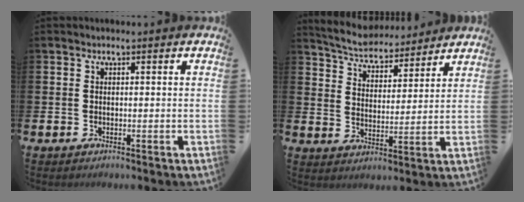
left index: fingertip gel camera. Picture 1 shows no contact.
{"total": 6.0, "force": [5.8, 1.0, 0.7], "torque": [-0.039, -0.042, 0.100]}